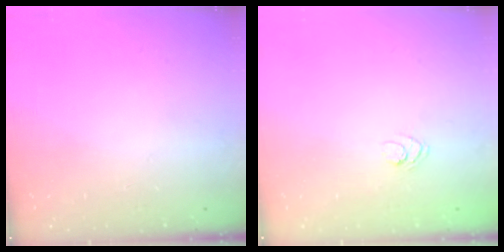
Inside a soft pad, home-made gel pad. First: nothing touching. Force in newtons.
{"total": 3.3, "press": 3.1, "slide": 1.1}